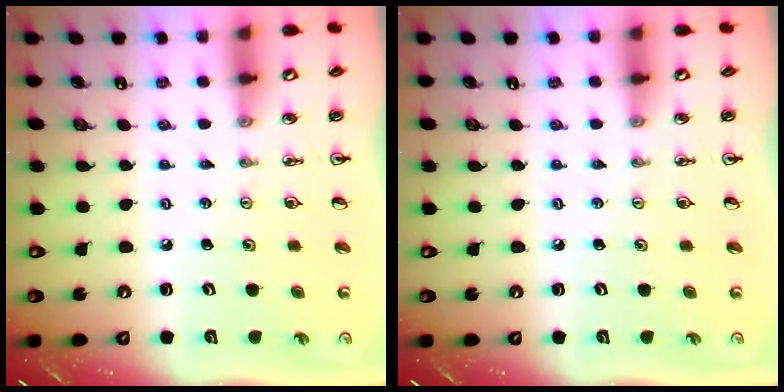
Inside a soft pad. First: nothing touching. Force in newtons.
{"total": 0.0}